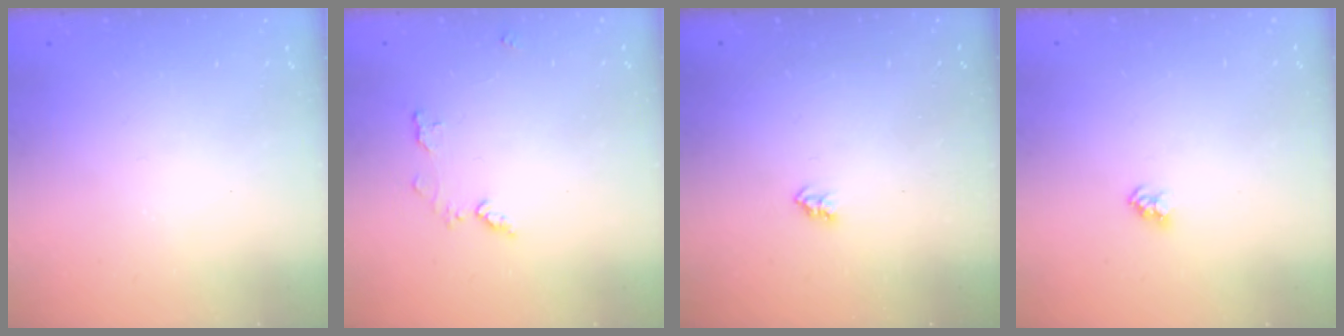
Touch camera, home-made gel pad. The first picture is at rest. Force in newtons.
{"total": 5.4, "press": 5.4, "slide": 0.5}
{"total": 2.1, "press": 2.1, "slide": 0.4}
{"total": 2.5, "press": 2.5, "slide": 0.1}